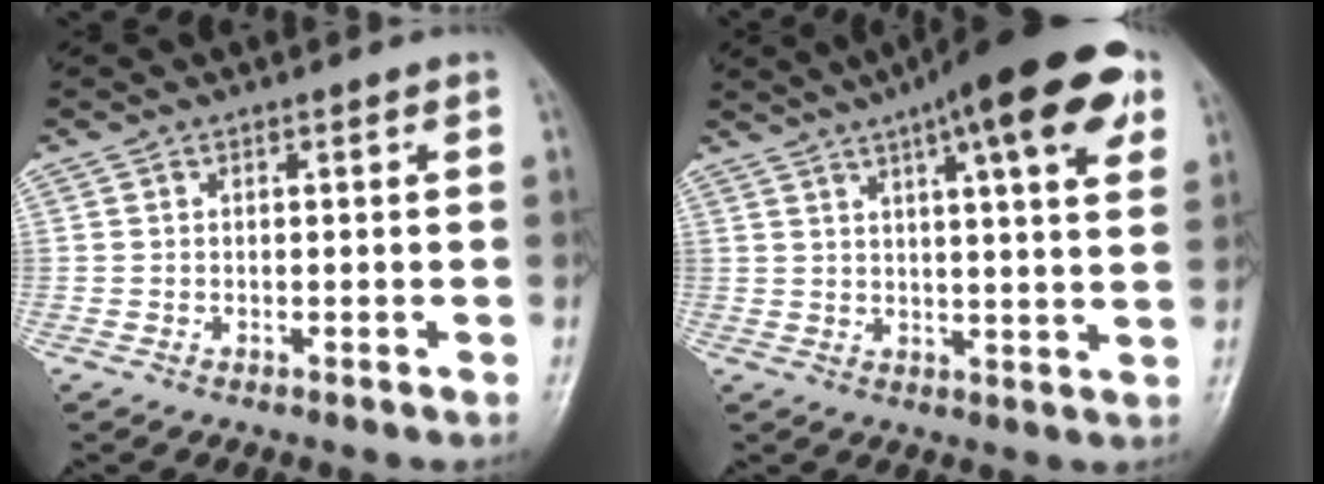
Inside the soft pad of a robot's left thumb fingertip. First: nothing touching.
{"total": 18.5, "force": [9.6, 4.3, 15.2], "torque": [-0.205, -0.006, 0.131]}